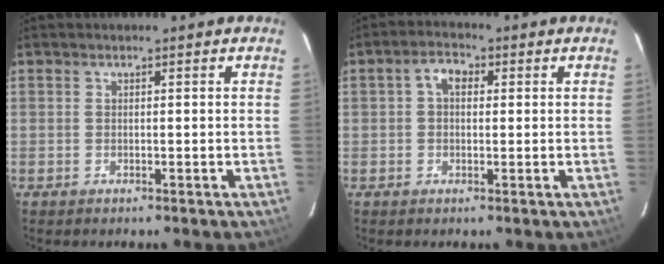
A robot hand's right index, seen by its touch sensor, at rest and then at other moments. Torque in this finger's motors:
{"motor_torque": [0.07, 0.05, 0.08, 0.05]}